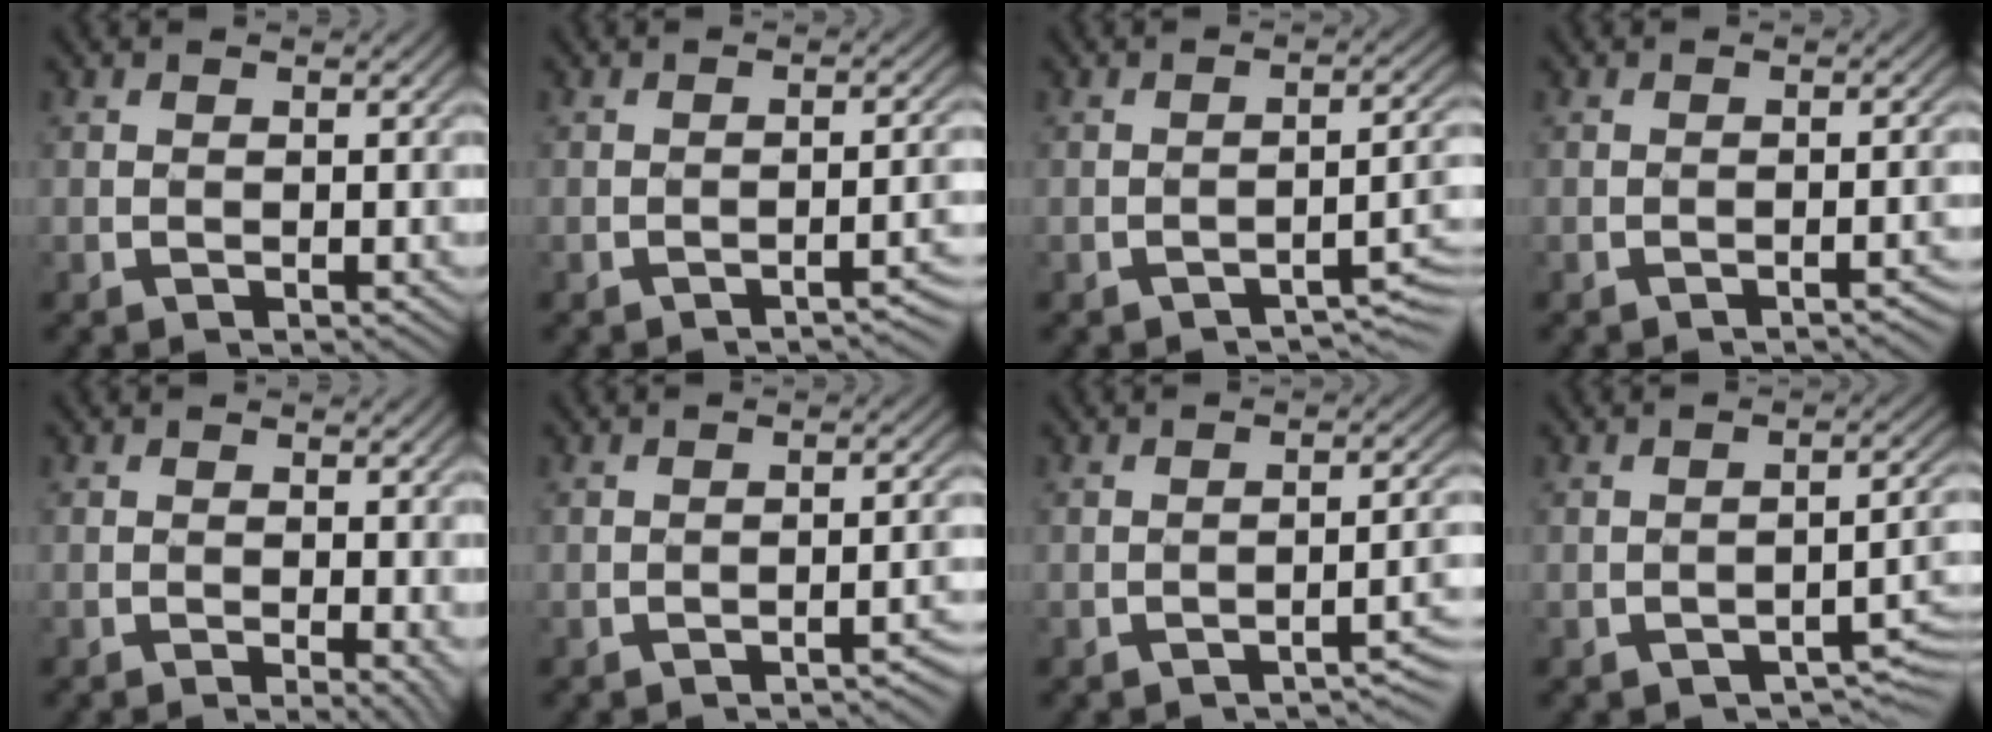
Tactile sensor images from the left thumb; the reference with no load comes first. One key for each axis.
{"total": 3.6, "fx": -2.2, "fy": 0.7, "fz": 2.8, "tx": -0.029, "ty": 0.012, "tz": -0.037}
{"total": 4.0, "fx": -2.8, "fy": 0.9, "fz": 2.7, "tx": -0.032, "ty": 0.012, "tz": -0.044}
{"total": 2.7, "fx": -1.7, "fy": 0.6, "fz": 2.0, "tx": -0.018, "ty": 0.010, "tz": -0.028}
{"total": 1.9, "fx": -0.2, "fy": 0.3, "fz": 1.8, "tx": -0.025, "ty": -0.003, "tz": -0.004}
{"total": 3.5, "fx": -2.1, "fy": 0.7, "fz": 2.7, "tx": -0.027, "ty": 0.012, "tz": -0.035}
{"total": 4.0, "fx": -2.3, "fy": 0.9, "fz": 3.2, "tx": -0.035, "ty": 0.014, "tz": -0.041}
{"total": 4.4, "fx": -3.0, "fy": 1.3, "fz": 3.0, "tx": -0.039, "ty": 0.005, "tz": -0.041}